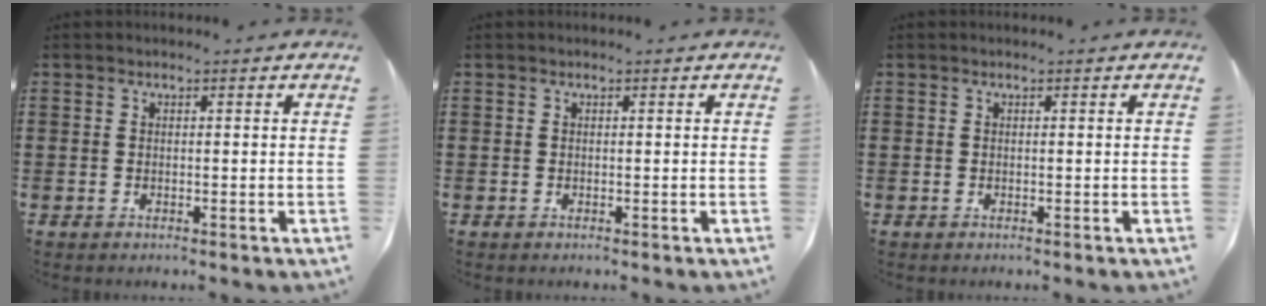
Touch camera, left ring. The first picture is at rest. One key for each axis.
{"total": 0.0}
{"total": 0.0}